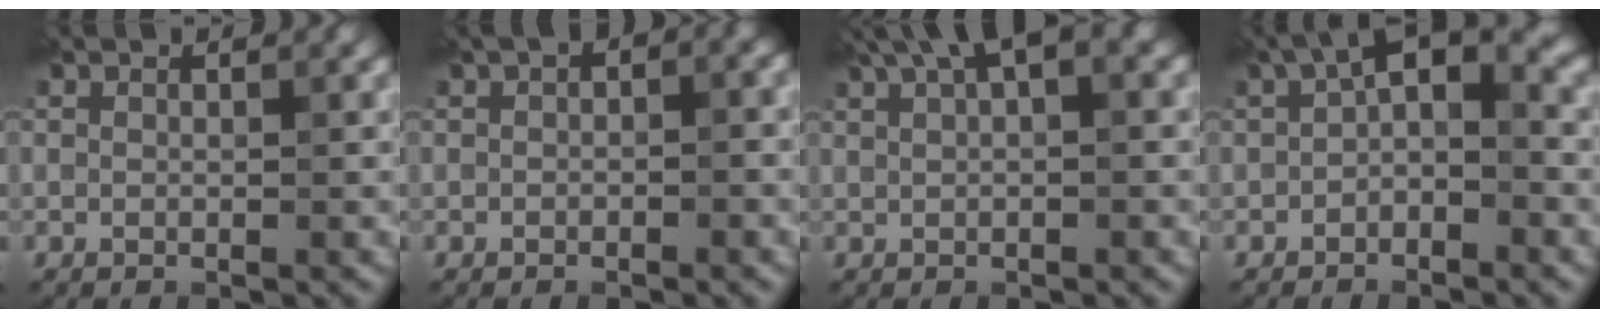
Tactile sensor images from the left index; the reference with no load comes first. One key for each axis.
{"total": 2.4, "fx": 0.2, "fy": 1.4, "fz": 1.9, "tx": -0.018, "ty": 0.009, "tz": 0.002}
{"total": 4.9, "fx": 2.7, "fy": 1.5, "fz": 3.8, "tx": -0.068, "ty": 0.020, "tz": 0.048}
{"total": 4.3, "fx": -0.3, "fy": 1.9, "fz": 3.9, "tx": -0.054, "ty": 0.021, "tz": -0.017}